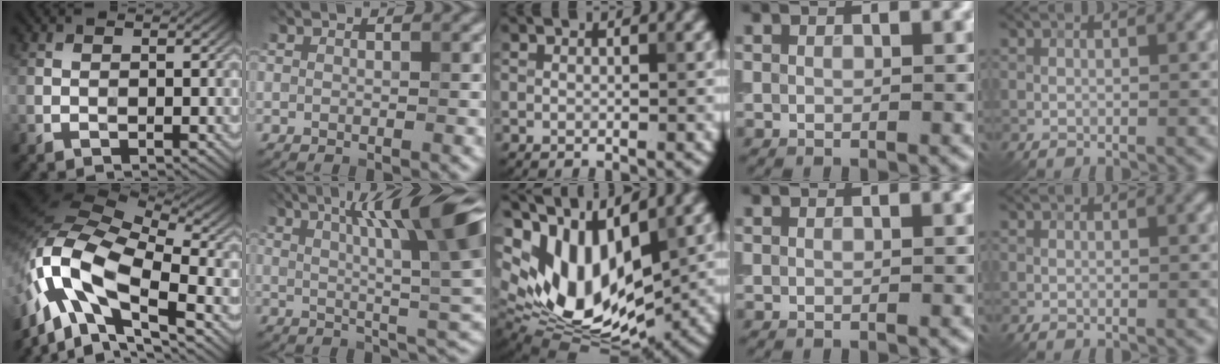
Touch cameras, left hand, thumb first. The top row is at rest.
{"thumb": {"total": 17.4, "force": [-5.7, 8.3, 14.2], "torque": [-0.323, -0.004, -0.116]}, "index": {"total": 11.8, "force": [3.9, 1.9, 10.9], "torque": [-0.150, 0.015, 0.065]}, "middle": {"total": 12.2, "force": [3.3, 6.9, 9.5], "torque": [-0.187, -0.008, 0.058]}}